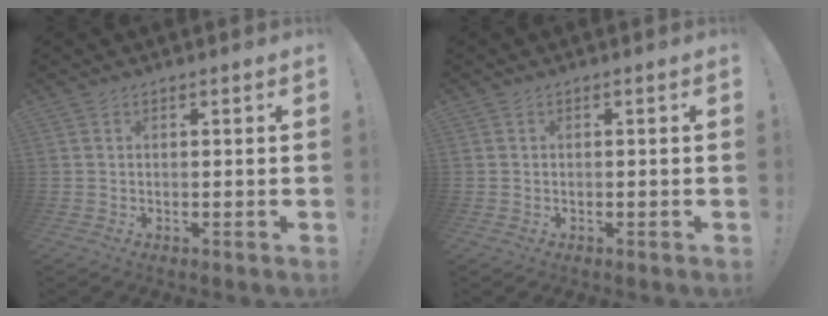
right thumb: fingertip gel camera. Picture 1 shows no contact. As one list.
[{"total": 0.6, "force": [-0.4, 0.2, 0.3], "torque": [-0.010, 0.003, -0.007]}]